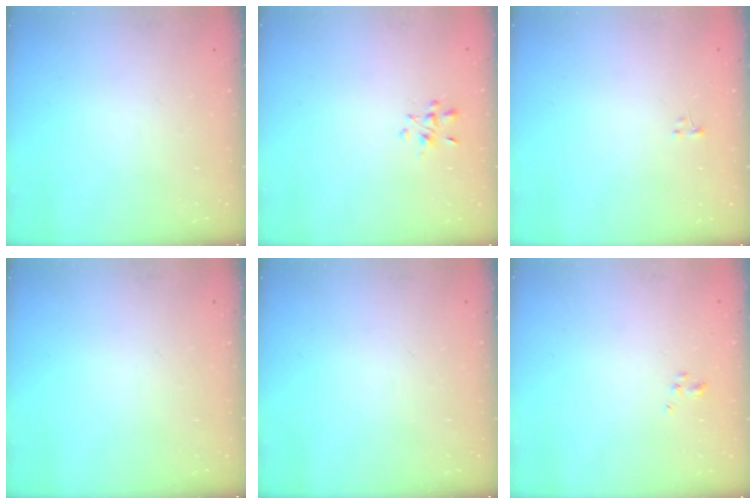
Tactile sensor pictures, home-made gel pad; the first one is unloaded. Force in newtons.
{"total": 2.1, "press": 2.0, "slide": 0.7}
{"total": 0.0}
{"total": 0.0}
{"total": 0.0}
{"total": 0.9, "press": 0.8, "slide": 0.3}